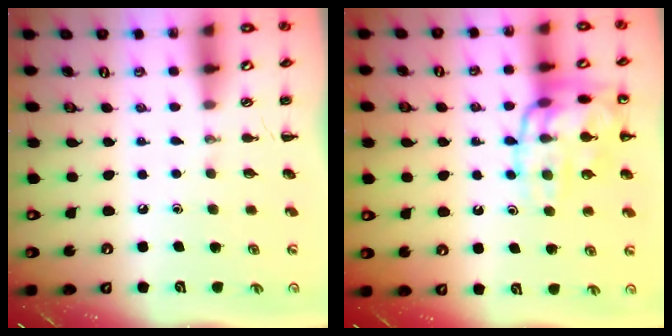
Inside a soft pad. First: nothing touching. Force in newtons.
{"total": 17.4, "press": 17.4, "slide": 1.2}